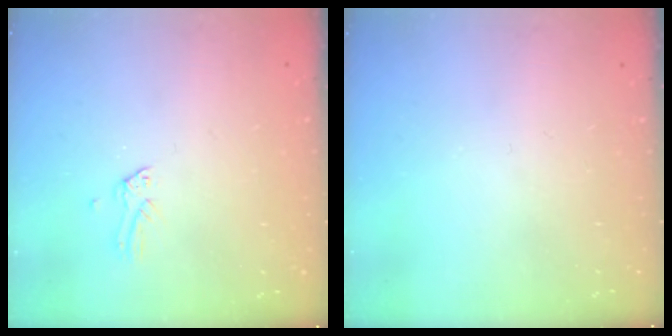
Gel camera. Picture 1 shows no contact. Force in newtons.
{"total": 0.0}